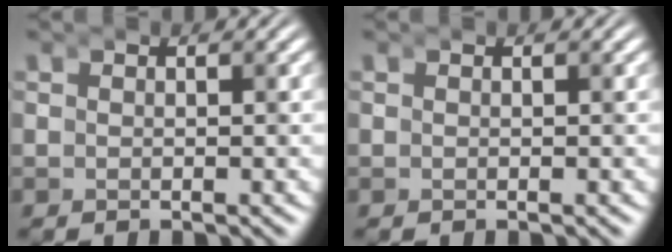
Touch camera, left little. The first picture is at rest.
{"total": 0.0}